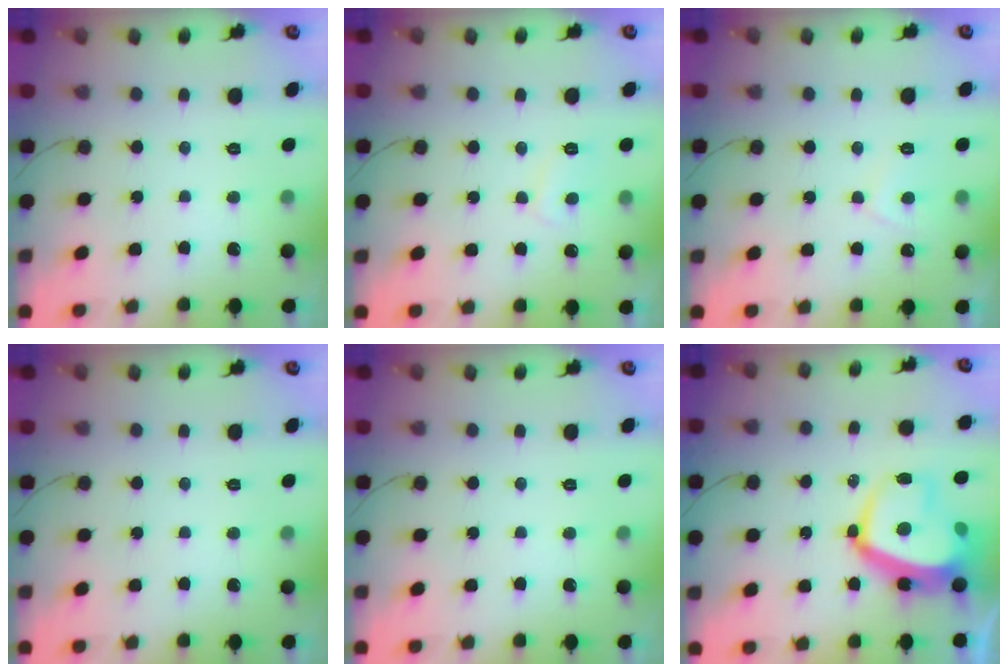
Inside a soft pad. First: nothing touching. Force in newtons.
{"total": 4.4, "press": 4.3, "slide": 0.4}
{"total": 2.9, "press": 2.9, "slide": 0.5}
{"total": 0.0}
{"total": 0.0}
{"total": 16.1, "press": 16.1, "slide": 1.2}